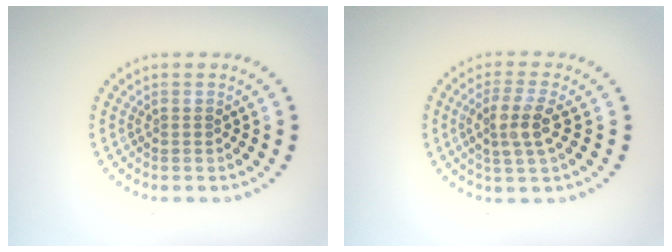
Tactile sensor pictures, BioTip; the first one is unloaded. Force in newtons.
{"total": 3.2, "press": 2.8, "slide": 1.5}